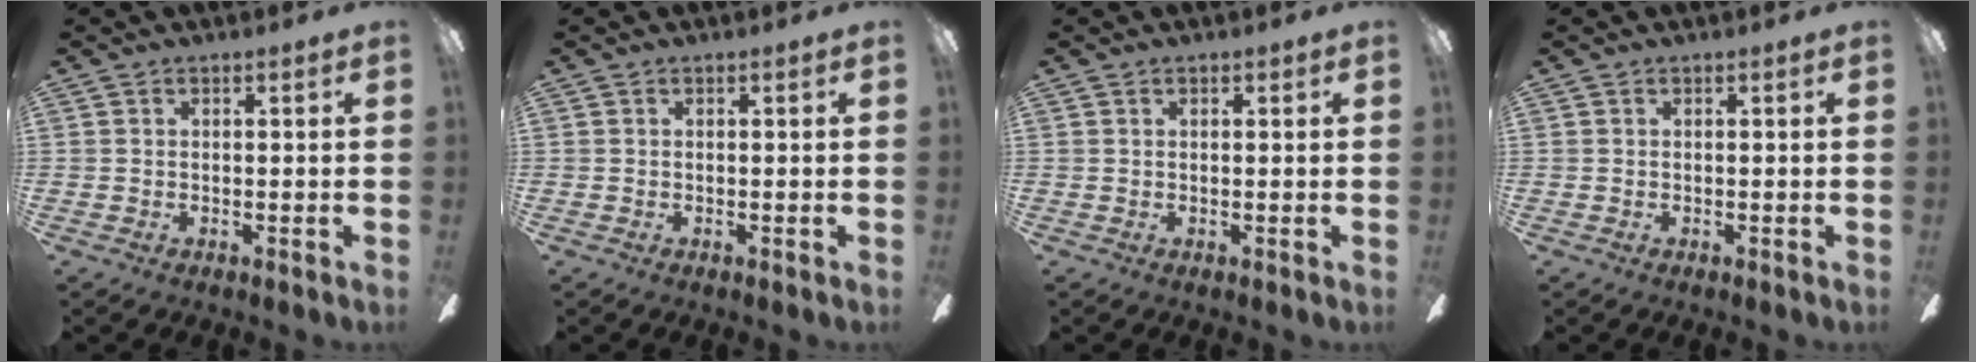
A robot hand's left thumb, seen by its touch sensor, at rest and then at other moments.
{"total": 0.0}
{"total": 0.6, "force": [0.3, 0.5, 0.3], "torque": [-0.005, 0.005, 0.004]}
{"total": 0.0}